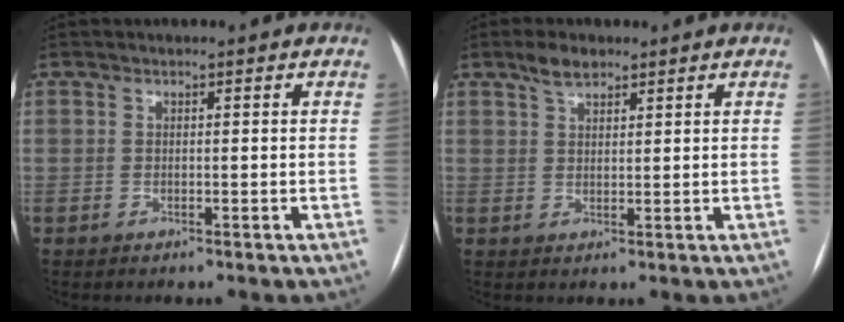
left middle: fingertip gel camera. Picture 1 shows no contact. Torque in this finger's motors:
{"motor_torque": [0.32, -0.31, 0.05, 0.01]}